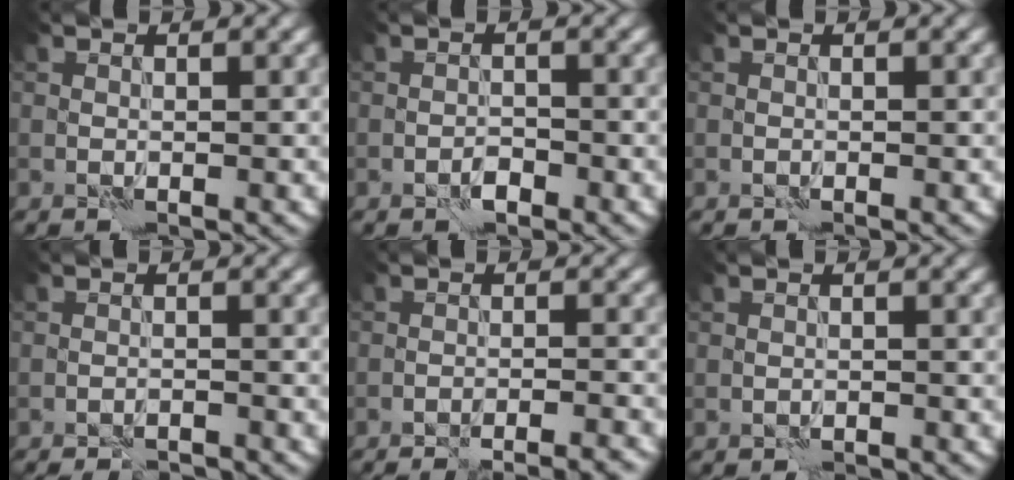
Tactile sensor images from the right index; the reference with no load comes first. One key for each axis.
{"total": 1.2, "fx": -0.8, "fy": 0.5, "fz": 0.6, "tx": -0.008, "ty": 0.003, "tz": -0.016}
{"total": 0.0}
{"total": 3.8, "fx": -3.7, "fy": 0.5, "fz": 0.9, "tx": -0.016, "ty": 0.000, "tz": -0.052}
{"total": 7.8, "fx": -7.2, "fy": 1.4, "fz": 2.7, "tx": -0.019, "ty": 0.018, "tz": -0.084}
{"total": 0.9, "fx": -0.8, "fy": 0.3, "fz": 0.2, "tx": -0.004, "ty": -0.001, "tz": -0.016}